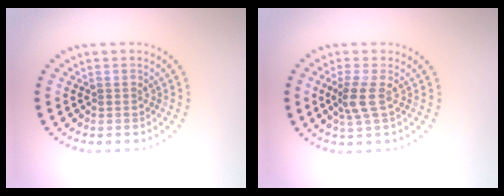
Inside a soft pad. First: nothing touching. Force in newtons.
{"total": 2.2, "press": 1.9, "slide": 1.2}